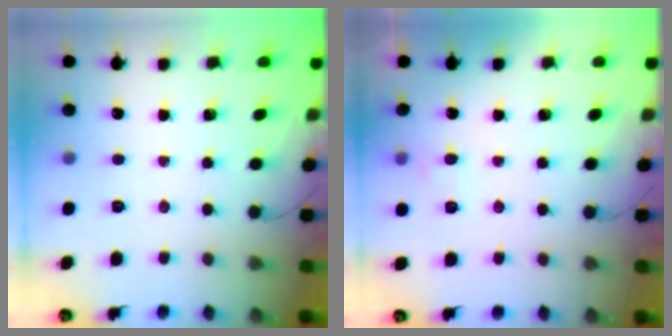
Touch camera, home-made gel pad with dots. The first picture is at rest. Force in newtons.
{"total": 3.3, "press": 2.9, "slide": 1.5}